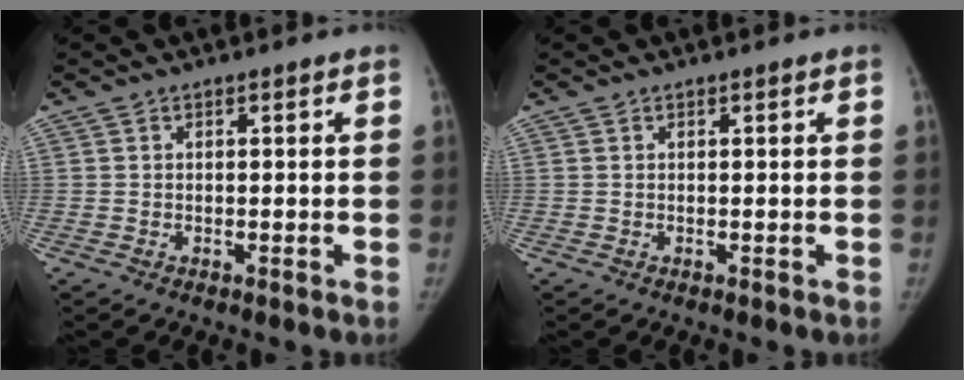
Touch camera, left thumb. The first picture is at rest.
{"total": 0.0}